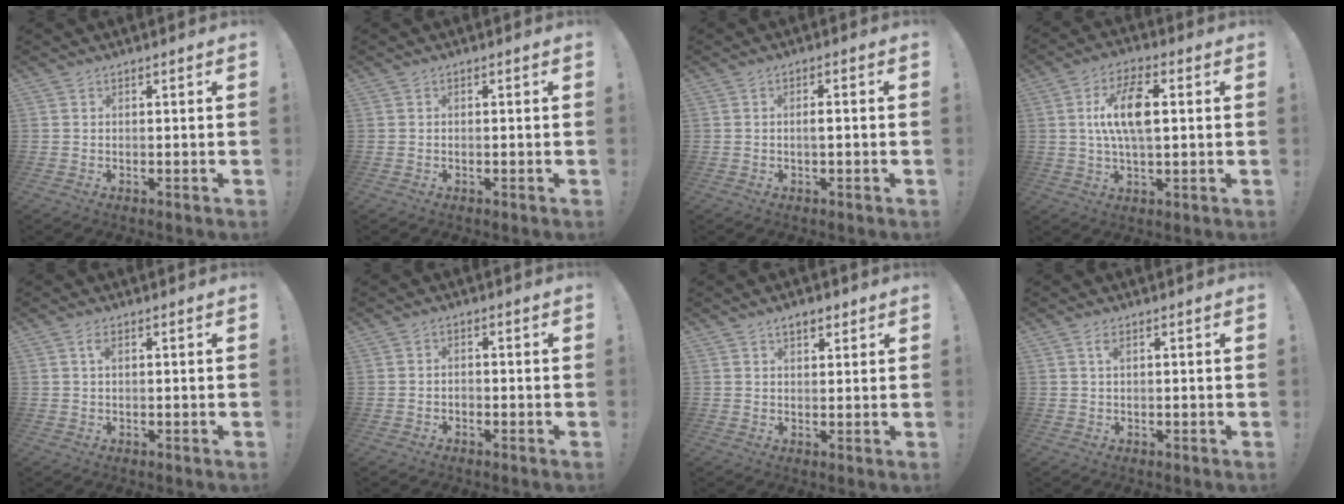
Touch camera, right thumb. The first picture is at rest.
{"total": 0.0}
{"total": 2.1, "force": [-0.4, 0.3, 2.1], "torque": [-0.038, 0.003, -0.008]}
{"total": 12.6, "force": [2.1, 5.7, 11.0], "torque": [-0.189, 0.002, 0.034]}
{"total": 2.0, "force": [0.9, 1.2, 1.3], "torque": [-0.013, -0.003, 0.012]}
{"total": 1.6, "force": [-1.1, 0.9, 0.7], "torque": [-0.011, 0.004, -0.021]}
{"total": 3.6, "force": [2.3, 1.9, 2.0], "torque": [-0.029, -0.005, 0.040]}
{"total": 1.8, "force": [1.0, 1.3, 0.9], "torque": [-0.004, -0.005, 0.014]}